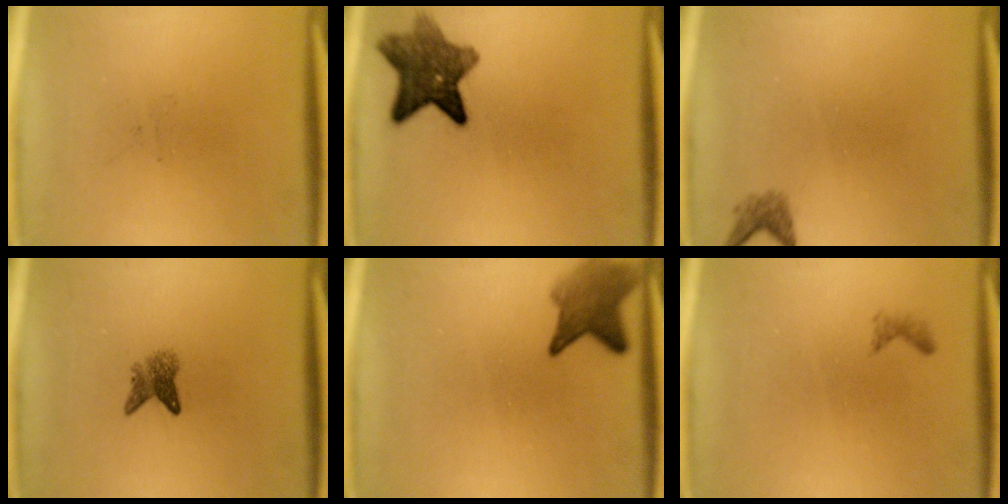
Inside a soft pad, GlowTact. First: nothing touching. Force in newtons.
{"total": 8.6}
{"total": 1.4}
{"total": 2.6}
{"total": 4.7}
{"total": 0.6}